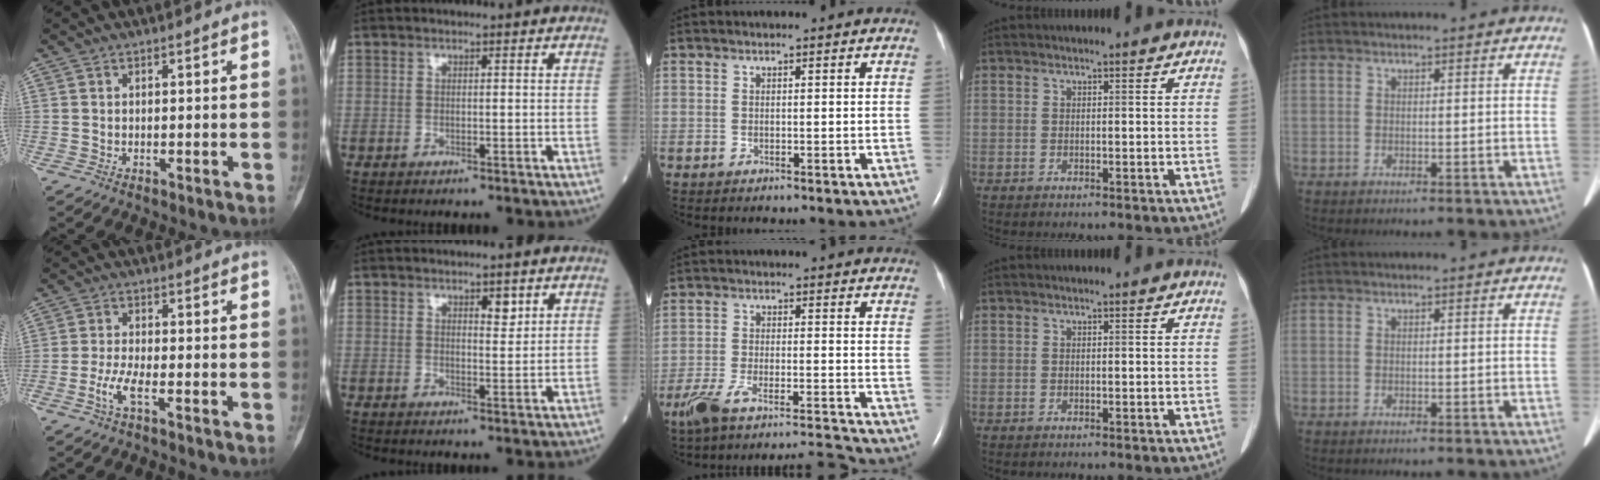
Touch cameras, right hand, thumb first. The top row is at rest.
{"thumb": {"total": 4.1, "force": [-2.0, 0.9, 3.4], "torque": [-0.083, 0.008, -0.044]}, "index": {"total": 2.3, "force": [1.3, 0.8, 1.7], "torque": [-0.023, -0.004, 0.020]}, "middle": {"total": 10.6, "force": [-9.9, -0.7, 3.7], "torque": [-0.070, 0.007, -0.169]}}